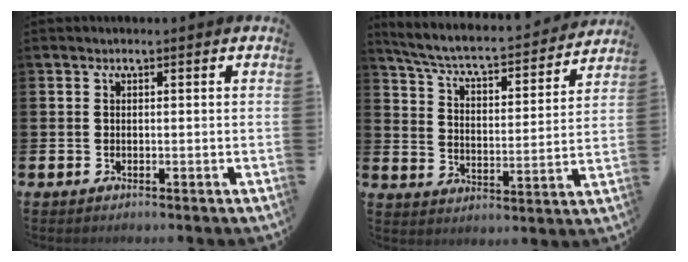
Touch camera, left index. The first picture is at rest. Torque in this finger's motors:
{"motor_torque": [1.07, -1.07, 0.24, 0.05]}